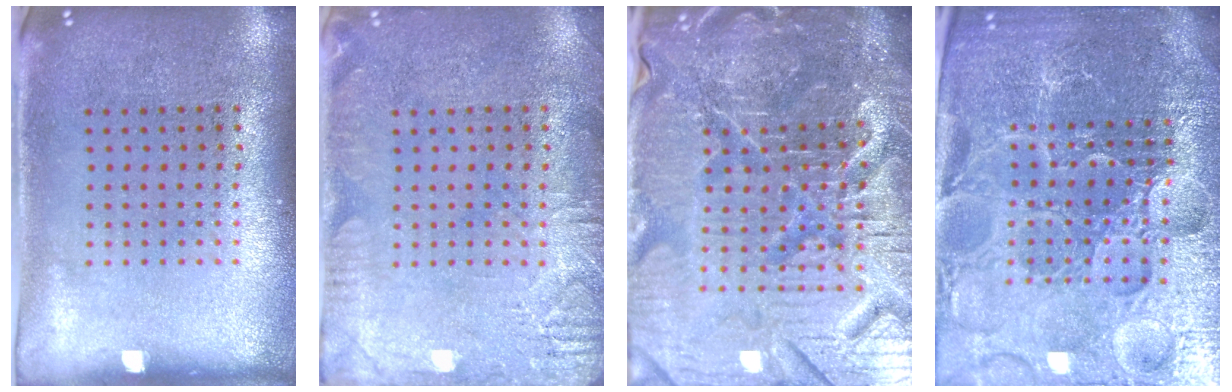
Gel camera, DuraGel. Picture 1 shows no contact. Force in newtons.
{"total": 2.8, "press": 2.7, "slide": 0.4}
{"total": 7.2, "press": 6.4, "slide": 3.4}
{"total": 6.0, "press": 5.4, "slide": 2.7}